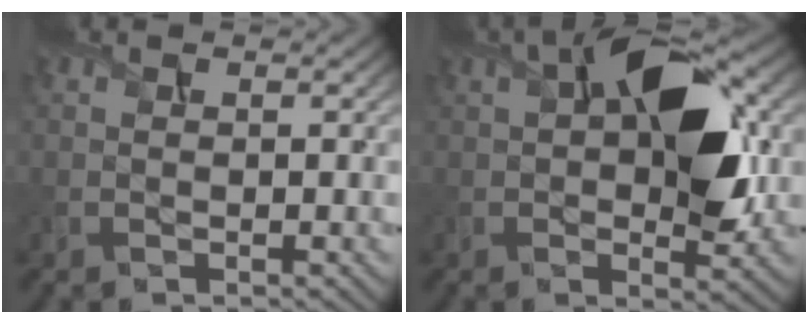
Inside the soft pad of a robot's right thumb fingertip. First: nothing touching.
{"total": 11.6, "force": [1.9, 5.7, 9.9], "torque": [-0.145, 0.009, 0.023]}